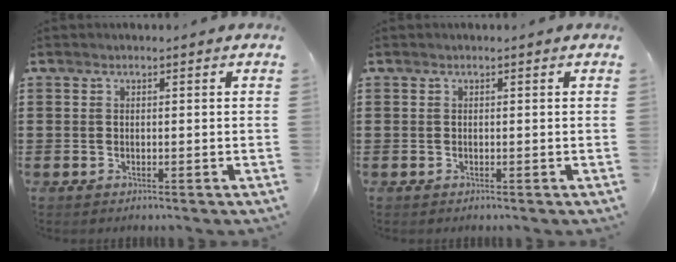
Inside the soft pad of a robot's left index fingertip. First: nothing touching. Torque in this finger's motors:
{"motor_torque": [-0.05, -0.02, 0.00, -0.01]}